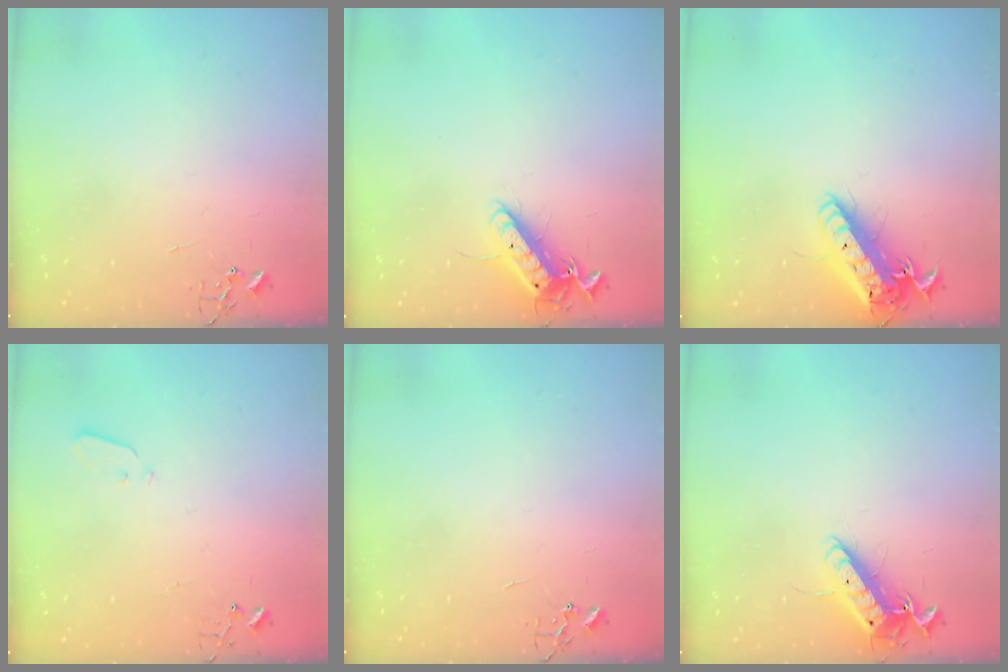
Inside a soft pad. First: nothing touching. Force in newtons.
{"total": 12.5, "press": 12.5, "slide": 1.1}
{"total": 18.2, "press": 18.0, "slide": 3.0}
{"total": 3.2, "press": 3.2, "slide": 0.1}
{"total": 0.0}
{"total": 13.2, "press": 13.1, "slide": 1.2}